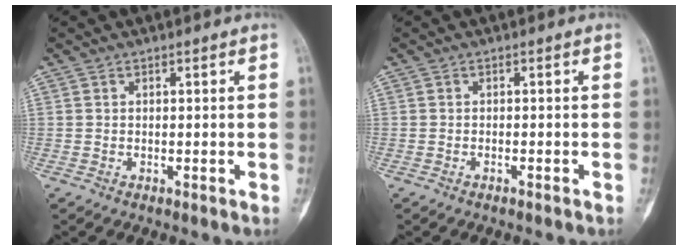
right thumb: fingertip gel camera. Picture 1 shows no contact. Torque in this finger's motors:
{"motor_torque": [0.13, -0.07, 0.04, 0.03, 0.02]}